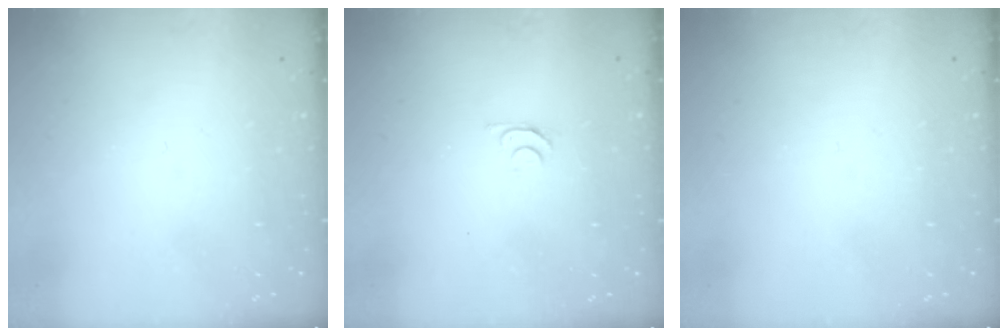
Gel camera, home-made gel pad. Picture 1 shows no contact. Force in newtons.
{"total": 4.6, "press": 4.5, "slide": 0.7}
{"total": 0.0}